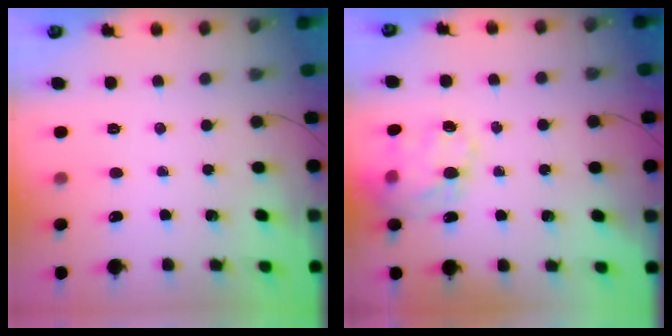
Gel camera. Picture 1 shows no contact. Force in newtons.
{"total": 17.7, "press": 17.4, "slide": 3.3}